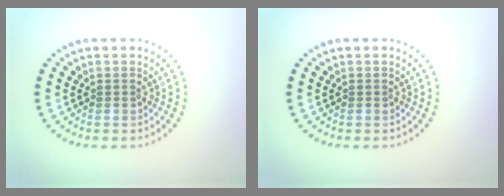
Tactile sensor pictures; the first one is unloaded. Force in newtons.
{"total": 0.0}